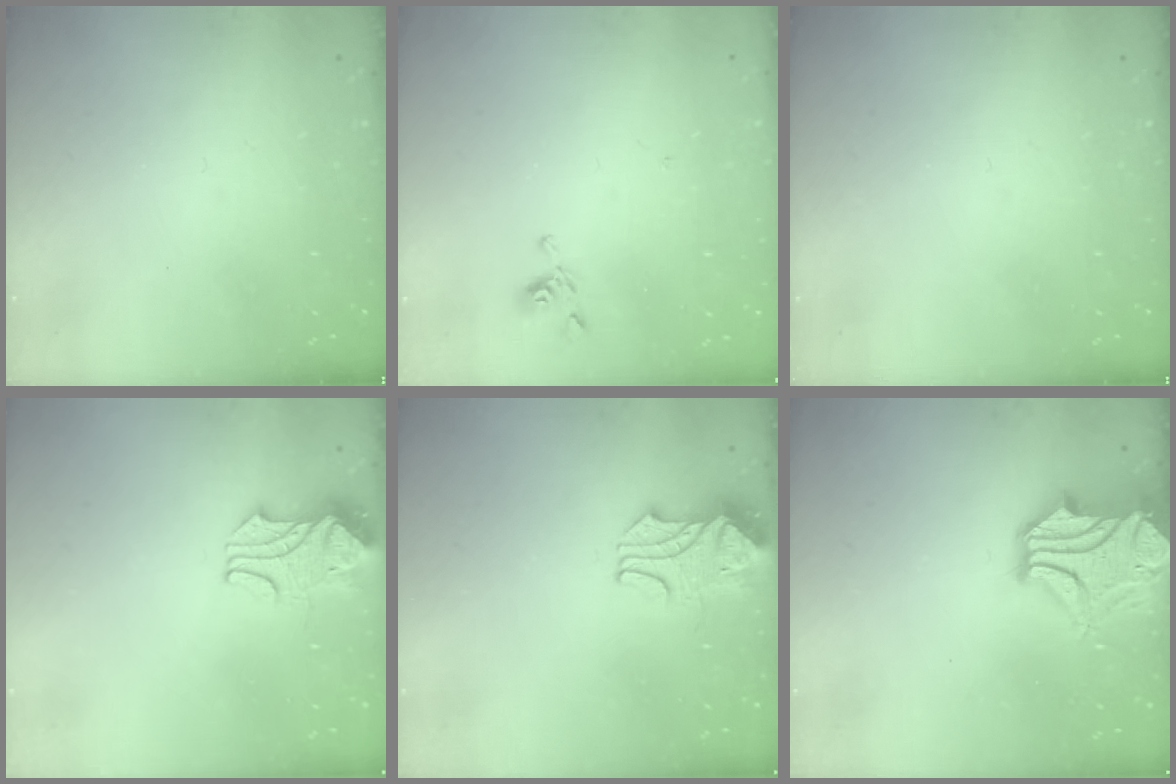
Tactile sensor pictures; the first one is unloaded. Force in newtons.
{"total": 4.5, "press": 4.5, "slide": 0.4}
{"total": 0.0}
{"total": 2.3, "press": 2.2, "slide": 0.8}
{"total": 2.1, "press": 1.9, "slide": 0.9}
{"total": 5.3, "press": 5.0, "slide": 1.7}